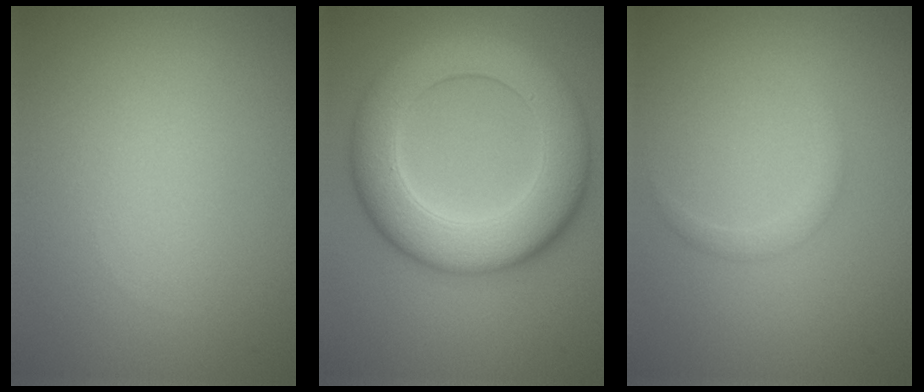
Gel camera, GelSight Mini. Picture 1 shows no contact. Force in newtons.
{"total": 9.6, "press": 9.6, "slide": 0.6}
{"total": 1.2, "press": 1.1, "slide": 0.1}